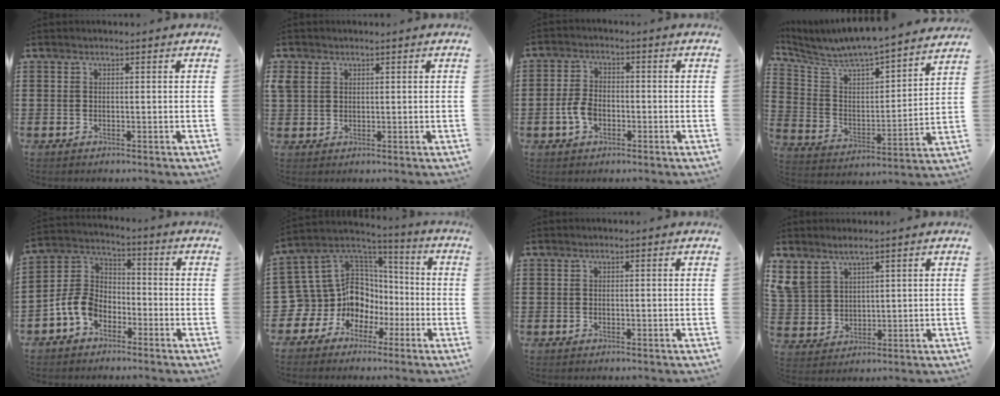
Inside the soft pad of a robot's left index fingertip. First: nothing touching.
{"total": 3.3, "force": [1.9, 2.5, 0.8], "torque": [-0.030, 0.010, 0.036]}
{"total": 4.6, "force": [-1.4, 2.8, 3.3], "torque": [-0.088, -0.004, -0.031]}
{"total": 5.8, "force": [5.6, 0.5, 1.4], "torque": [-0.061, -0.058, 0.088]}
{"total": 7.2, "force": [-3.8, 4.9, 3.7], "torque": [-0.120, -0.001, -0.085]}
{"total": 10.6, "force": [-2.0, 9.9, 3.2], "torque": [-0.115, -0.018, -0.031]}
{"total": 0.0}
{"total": 4.0, "force": [2.9, 2.4, 1.5], "torque": [-0.043, 0.001, 0.054]}